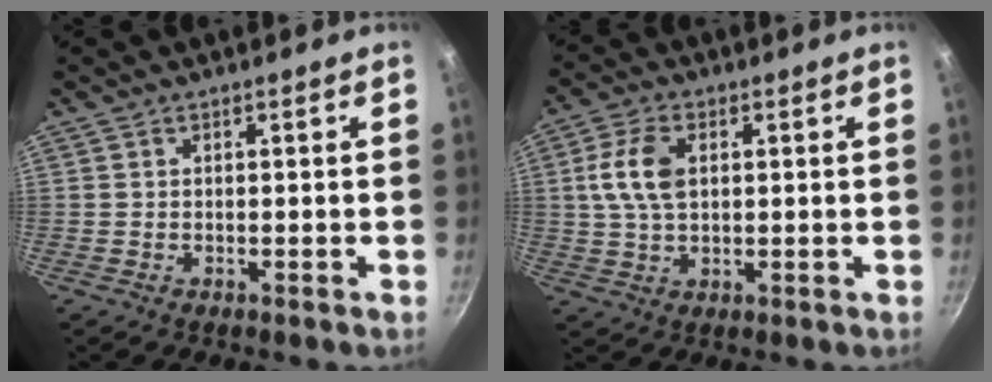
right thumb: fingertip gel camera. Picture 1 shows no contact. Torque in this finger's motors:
{"motor_torque": [1.85, 3.16, 1.16, -0.76, 0.77]}